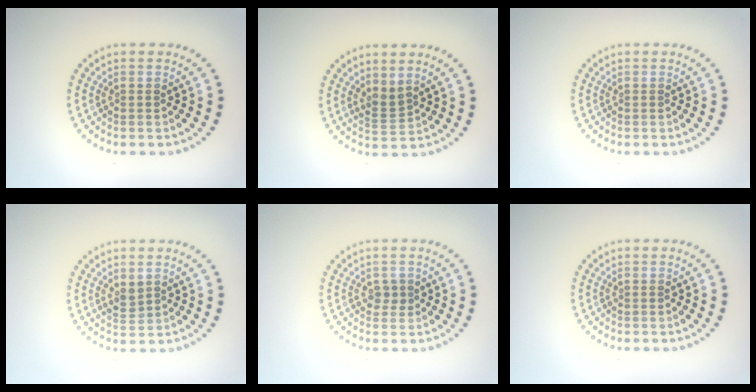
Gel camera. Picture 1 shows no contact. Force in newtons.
{"total": 1.7, "press": 1.2, "slide": 1.2}
{"total": 0.0}
{"total": 1.5, "press": 1.4, "slide": 0.3}
{"total": 1.1, "press": 1.1, "slide": 0.3}
{"total": 0.0}